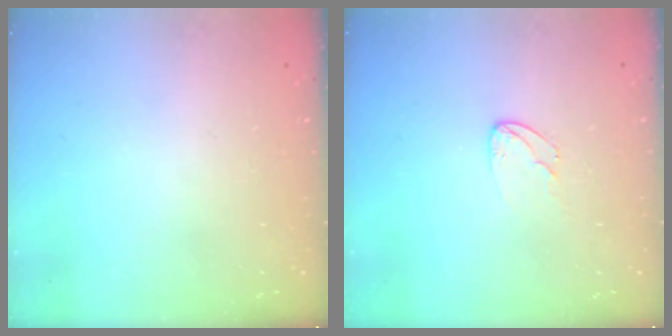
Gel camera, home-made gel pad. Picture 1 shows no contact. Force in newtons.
{"total": 5.0, "press": 5.0, "slide": 0.4}